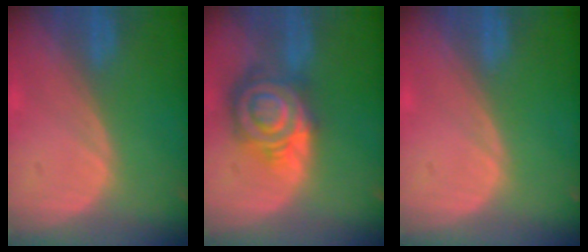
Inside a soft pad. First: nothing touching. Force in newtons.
{"total": 8.6, "press": 8.6, "slide": 0.6}
{"total": 0.0}